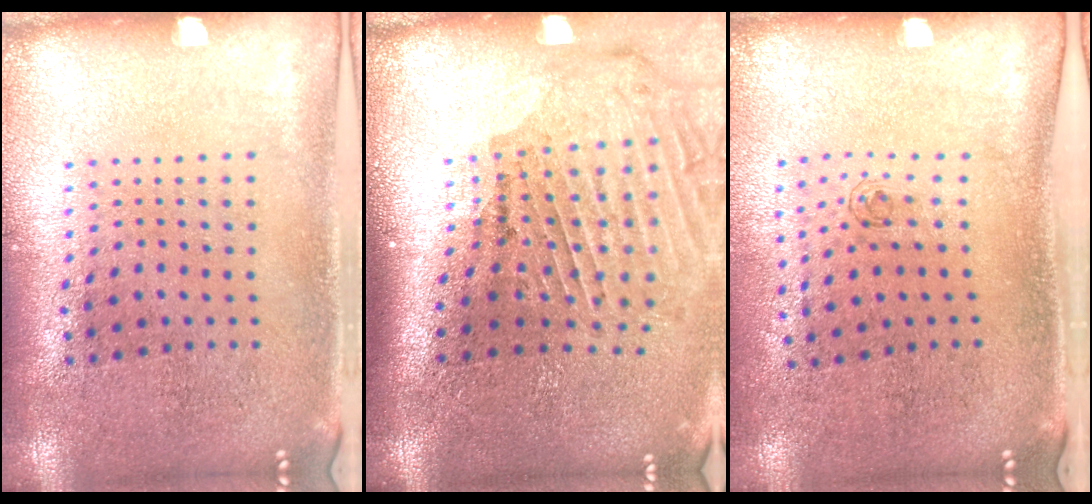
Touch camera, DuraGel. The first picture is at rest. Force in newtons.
{"total": 2.1, "press": 1.9, "slide": 0.8}
{"total": 0.5, "press": 0.3, "slide": 0.5}